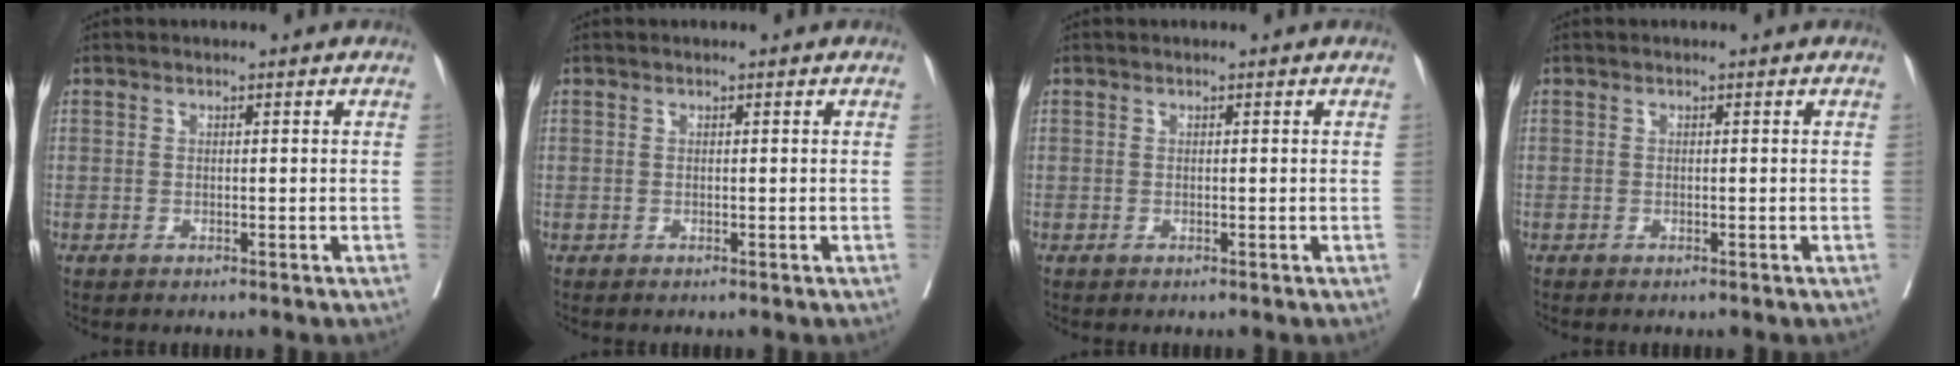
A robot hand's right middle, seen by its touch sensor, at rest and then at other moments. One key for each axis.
{"total": 0.0}
{"total": 0.0}
{"total": 0.0}